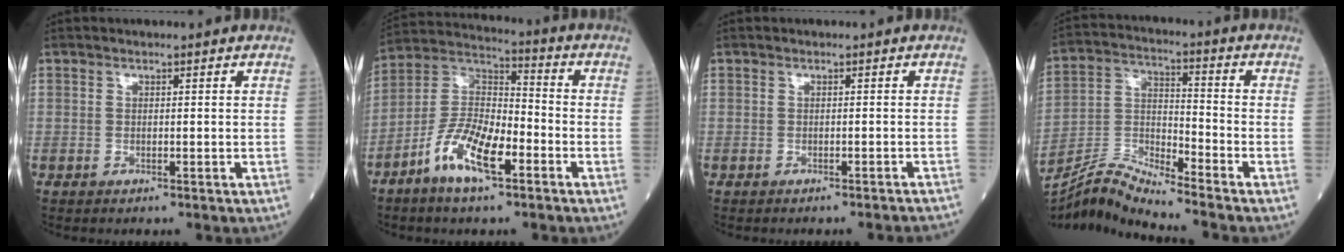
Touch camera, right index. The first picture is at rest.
{"total": 11.6, "force": [-5.7, 3.6, 9.4], "torque": [-0.189, 0.007, -0.110]}
{"total": 5.0, "force": [-4.9, -0.3, 1.2], "torque": [-0.010, -0.018, -0.053]}
{"total": 8.9, "force": [-8.6, -1.7, 1.3], "torque": [-0.037, 0.021, -0.164]}